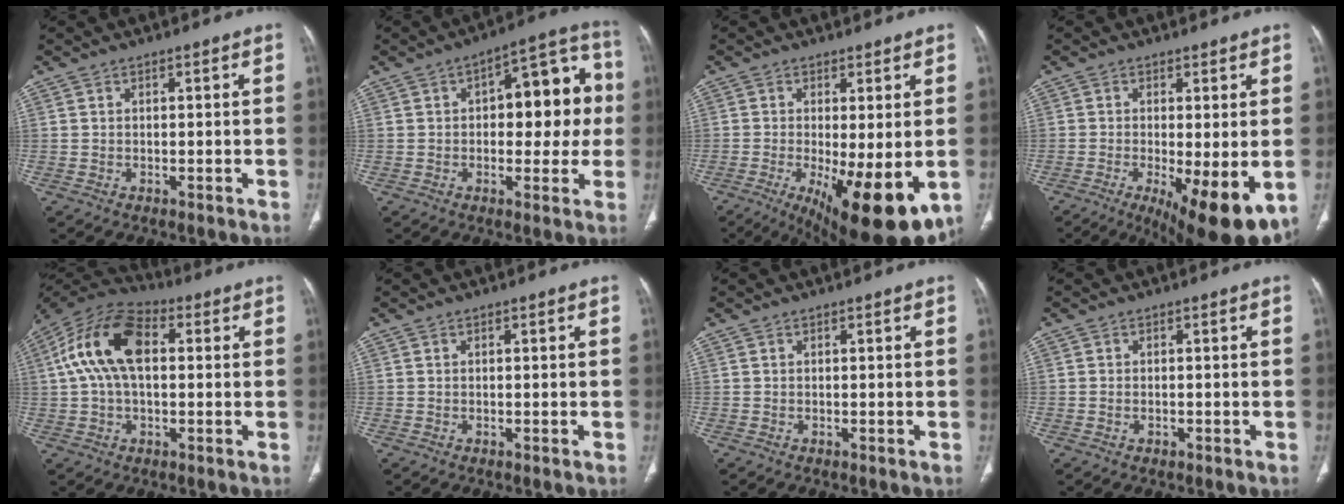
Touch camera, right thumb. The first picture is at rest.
{"total": 15.6, "force": [1.2, 8.2, 13.2], "torque": [-0.113, 0.039, 0.015]}
{"total": 15.8, "force": [-4.5, 5.1, 14.3], "torque": [-0.186, -0.028, -0.049]}
{"total": 12.8, "force": [-3.8, 3.8, 11.7], "torque": [-0.158, -0.024, -0.047]}
{"total": 15.1, "force": [2.5, 8.6, 12.2], "torque": [-0.239, 0.036, 0.038]}
{"total": 0.0}
{"total": 0.0}
{"total": 0.9, "force": [-0.3, 0.6, 0.5], "torque": [-0.014, 0.006, -0.001]}